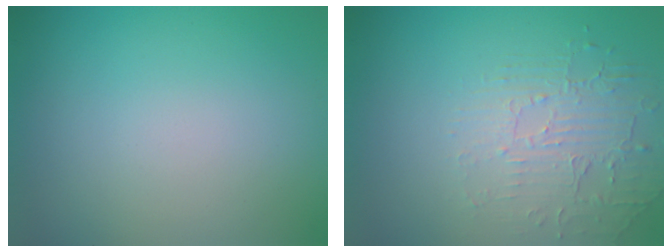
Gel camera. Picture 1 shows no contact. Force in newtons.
{"total": 2.1, "press": 1.3, "slide": 1.7}